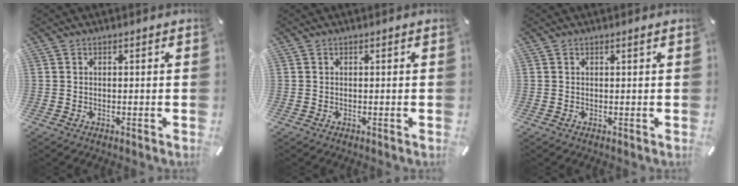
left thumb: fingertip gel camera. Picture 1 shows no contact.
{"total": 0.0}
{"total": 0.6, "force": [0.3, 0.0, 0.5], "torque": [-0.009, 0.001, 0.004]}